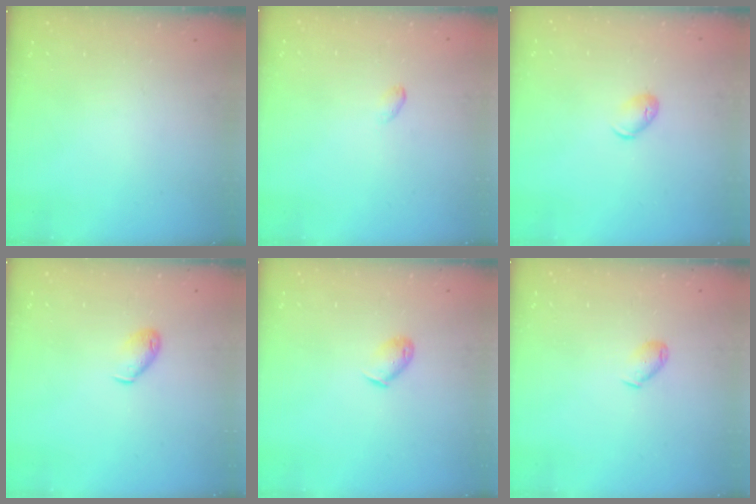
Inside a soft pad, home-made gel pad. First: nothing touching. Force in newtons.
{"total": 2.7, "press": 2.7, "slide": 0.5}
{"total": 6.2, "press": 6.2, "slide": 0.9}
{"total": 5.6, "press": 5.5, "slide": 0.9}
{"total": 4.8, "press": 4.7, "slide": 0.9}
{"total": 6.3, "press": 6.3, "slide": 0.8}